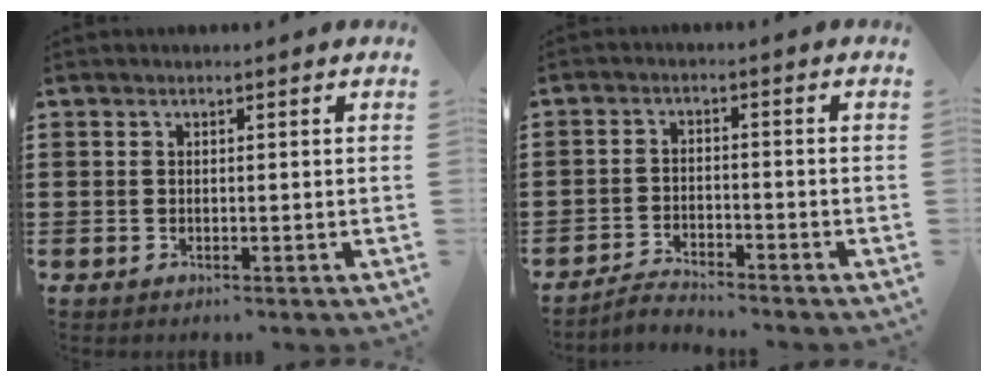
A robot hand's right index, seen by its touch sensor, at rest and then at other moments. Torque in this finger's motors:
{"motor_torque": [1.18, 0.96, -0.03, -0.01]}